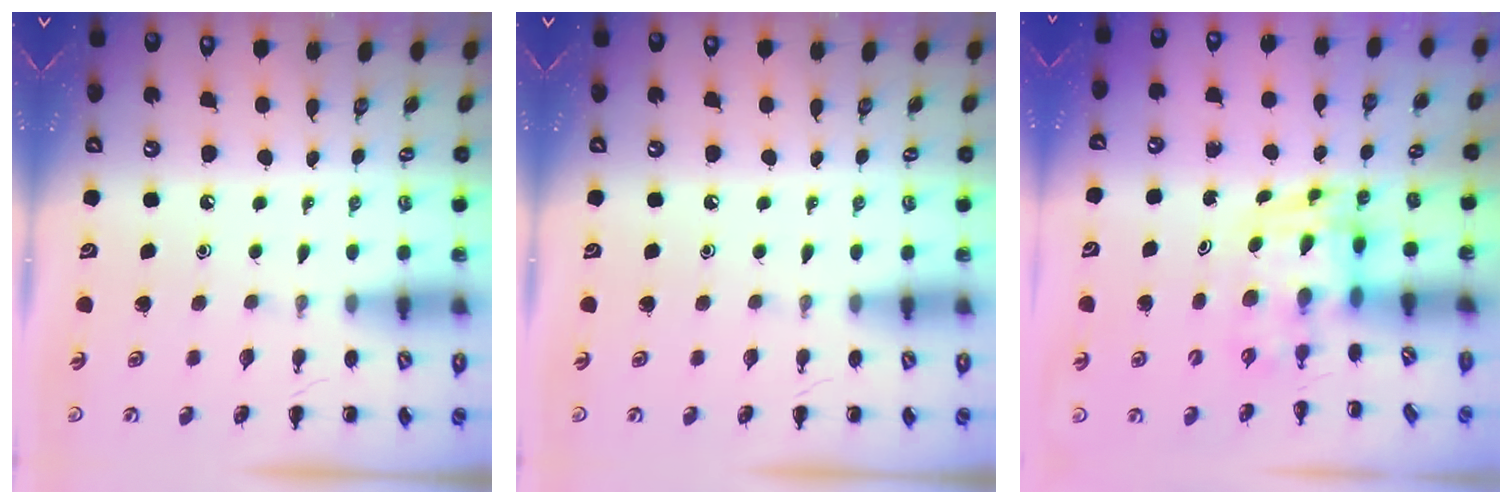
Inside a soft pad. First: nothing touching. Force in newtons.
{"total": 0.0}
{"total": 3.4, "press": 3.4, "slide": 0.6}